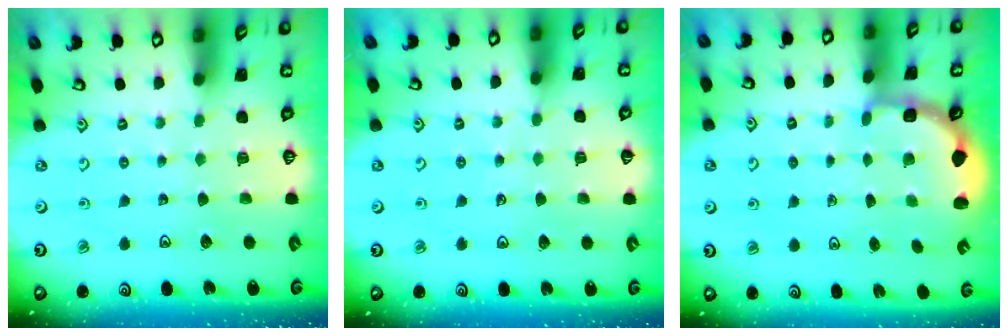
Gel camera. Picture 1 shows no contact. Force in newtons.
{"total": 3.8, "press": 3.7, "slide": 0.9}
{"total": 2.9, "press": 2.5, "slide": 1.4}